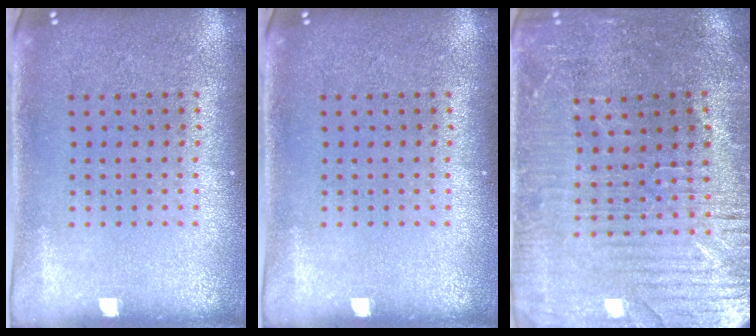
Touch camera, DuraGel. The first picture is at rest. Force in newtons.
{"total": 0.0}
{"total": 3.2, "press": 3.2, "slide": 0.7}